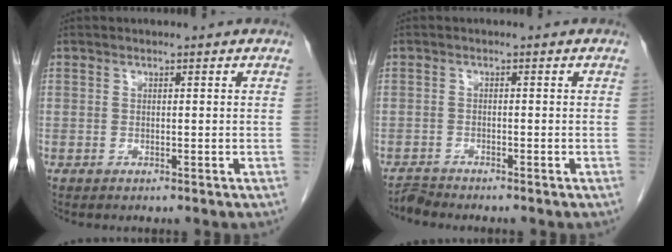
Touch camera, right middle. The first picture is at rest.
{"total": 1.7, "force": [-1.6, -0.3, -0.2], "torque": [0.003, -0.011, -0.032]}